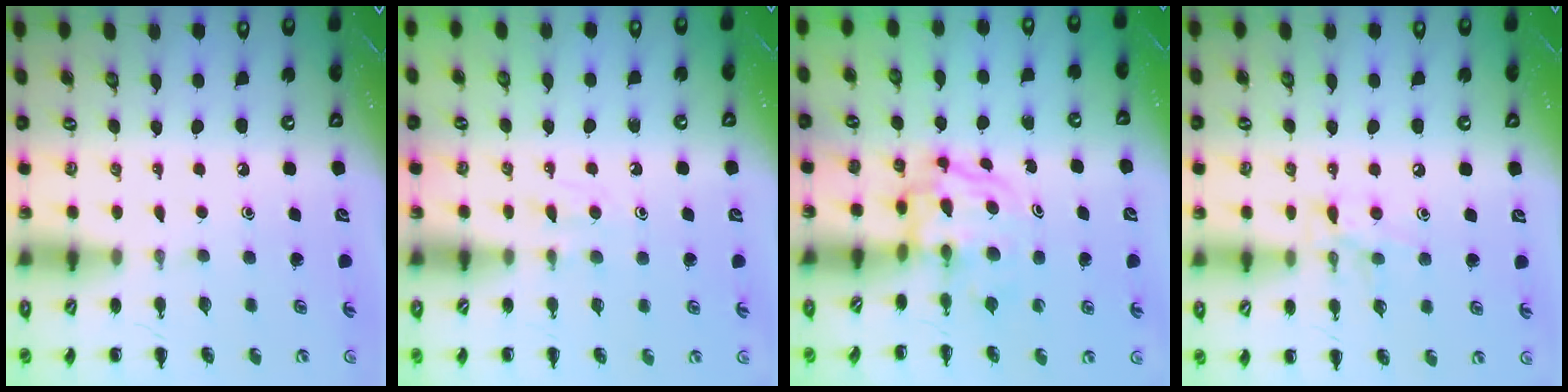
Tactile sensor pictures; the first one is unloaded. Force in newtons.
{"total": 3.6, "press": 3.3, "slide": 1.4}
{"total": 3.8, "press": 3.8, "slide": 0.4}
{"total": 8.3, "press": 8.1, "slide": 1.3}